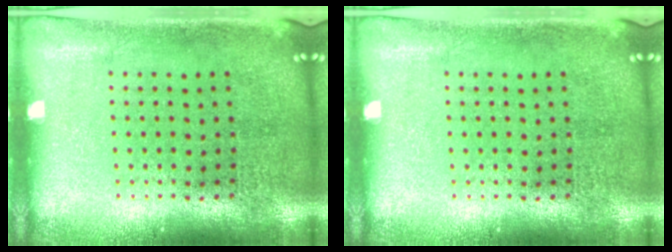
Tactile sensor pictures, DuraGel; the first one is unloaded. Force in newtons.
{"total": 0.0}